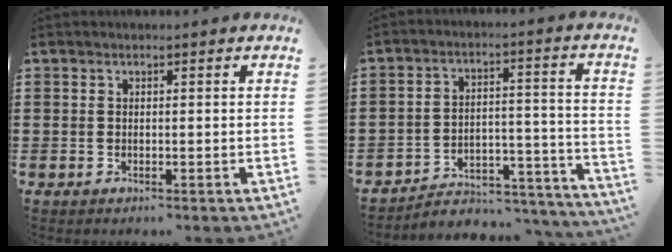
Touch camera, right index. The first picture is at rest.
{"total": 4.2, "force": [-3.9, 1.4, 1.0], "torque": [-0.019, 0.005, -0.082]}